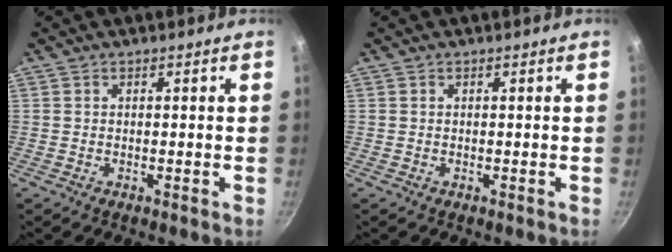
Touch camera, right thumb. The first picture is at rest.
{"total": 0.0}